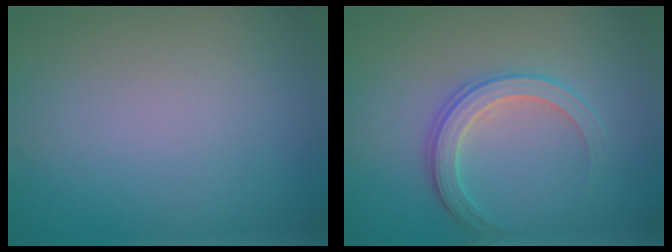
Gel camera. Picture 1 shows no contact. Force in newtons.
{"total": 2.8, "press": 2.8, "slide": 0.3}